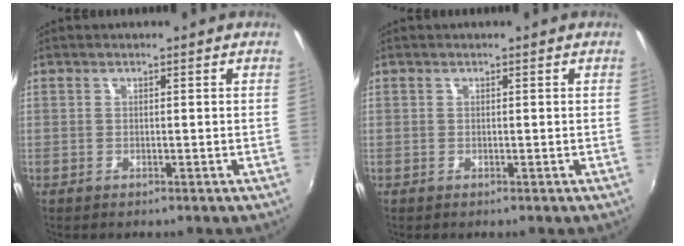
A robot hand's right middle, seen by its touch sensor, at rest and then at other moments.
{"total": 0.0}